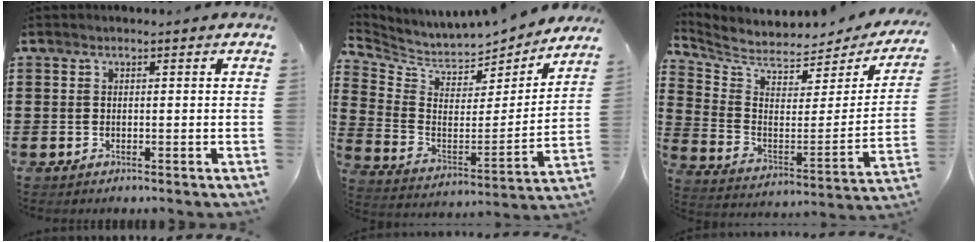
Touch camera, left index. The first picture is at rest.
{"total": 5.0, "force": [4.8, 1.4, 0.5], "torque": [-0.044, -0.051, 0.080]}
{"total": 4.6, "force": [4.3, 1.0, 1.3], "torque": [-0.054, -0.050, 0.070]}